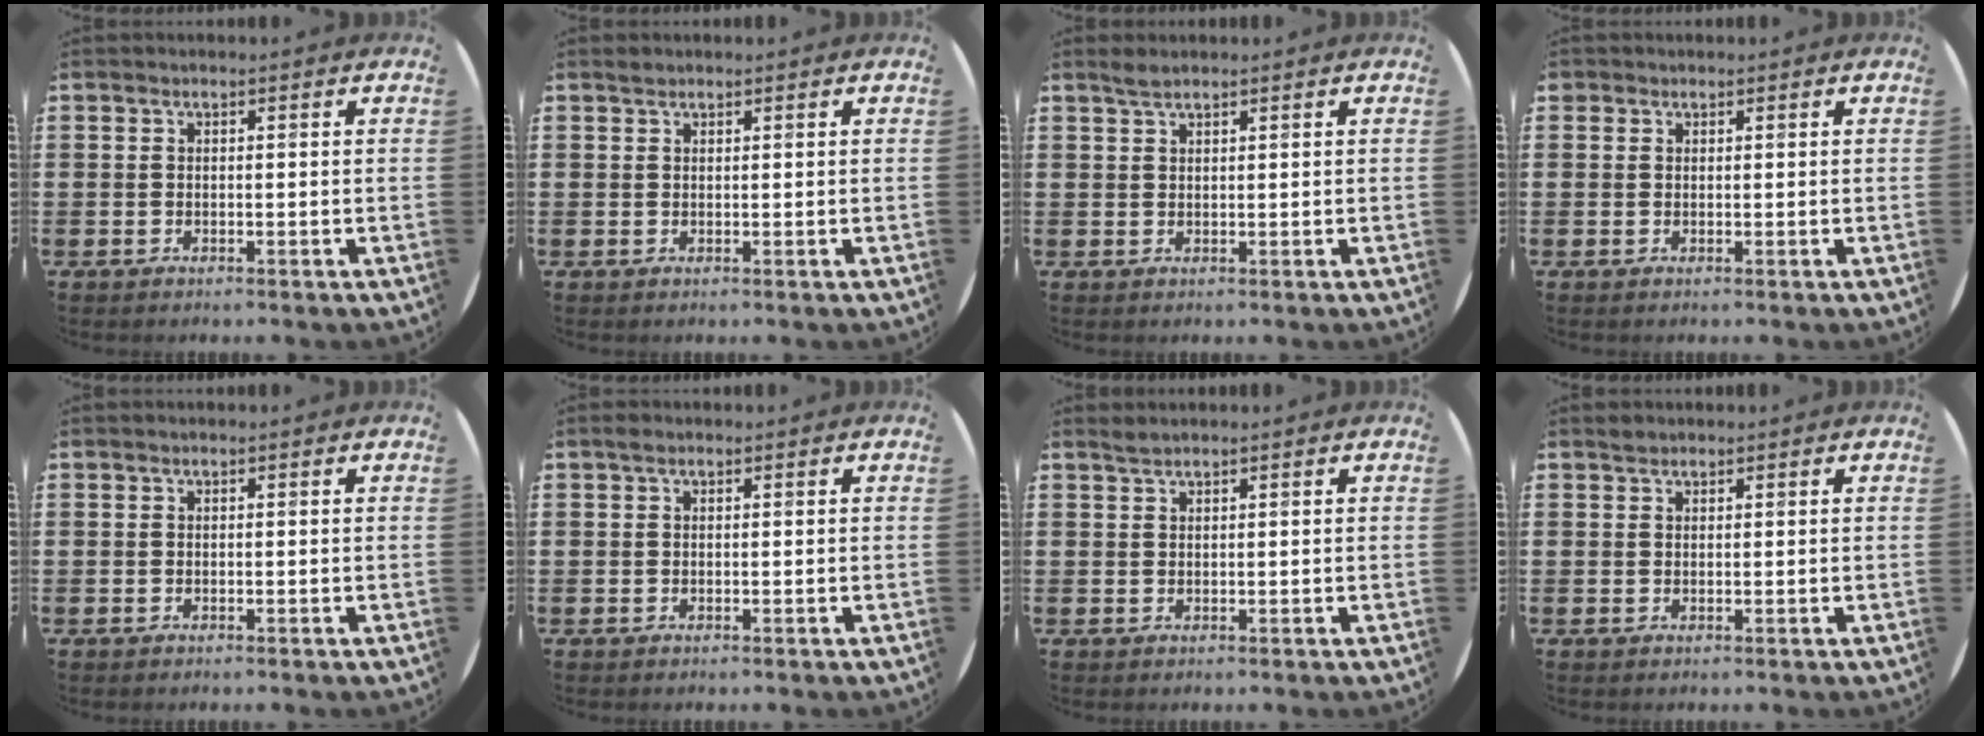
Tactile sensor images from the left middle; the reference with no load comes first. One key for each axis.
{"total": 0.5, "fx": 0.5, "fy": 0.2, "fz": 0.0, "tx": 0.000, "ty": 0.003, "tz": 0.010}
{"total": 1.3, "fx": 1.2, "fy": 0.2, "fz": 0.5, "tx": -0.012, "ty": 0.003, "tz": 0.022}
{"total": 0.6, "fx": 0.4, "fy": 0.3, "fz": -0.1, "tx": 0.003, "ty": 0.005, "tz": 0.008}
{"total": 0.0}
{"total": 0.7, "fx": 0.5, "fy": 0.4, "fz": 0.3, "tx": 0.001, "ty": 0.001, "tz": 0.006}
{"total": 0.9, "fx": 0.9, "fy": -0.1, "fz": 0.2, "tx": -0.004, "ty": 0.000, "tz": 0.017}
{"total": 0.8, "fx": 0.7, "fy": 0.3, "fz": 0.0, "tx": 0.007, "ty": -0.001, "tz": 0.012}